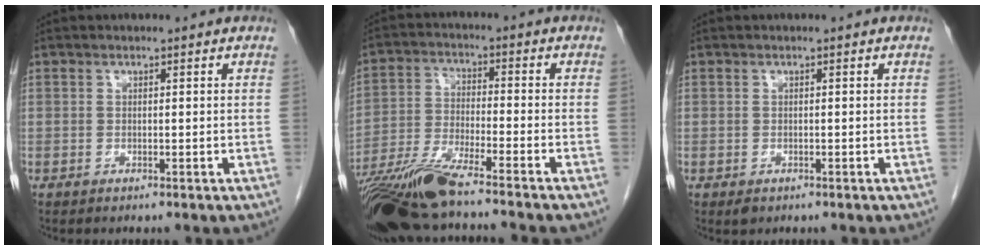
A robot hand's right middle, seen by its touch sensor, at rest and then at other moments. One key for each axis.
{"total": 13.6, "fx": -11.0, "fy": -0.7, "fz": 7.8, "tx": -0.150, "ty": -0.028, "tz": -0.196}
{"total": 1.0, "fx": -0.6, "fy": 0.6, "fz": 0.5, "tx": -0.010, "ty": 0.000, "tz": -0.003}